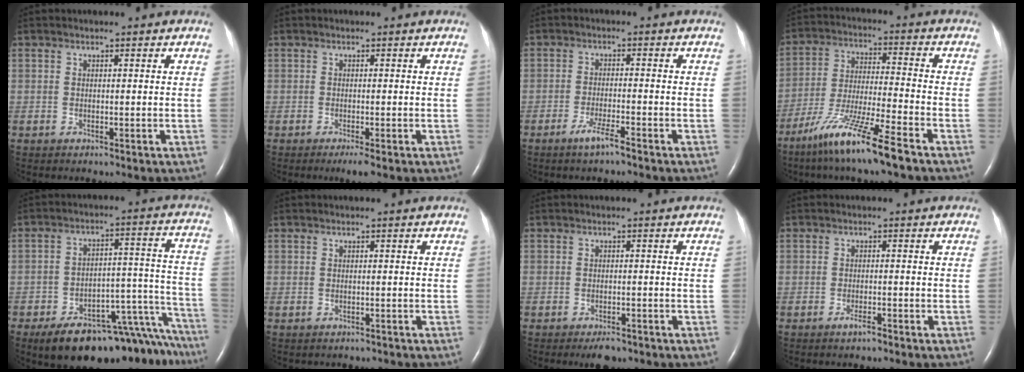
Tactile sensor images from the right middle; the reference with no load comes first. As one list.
[{"total": 1.8, "force": [-1.1, 0.0, 1.4], "torque": [-0.025, -0.007, -0.018]}, {"total": 3.6, "force": [-2.6, -0.3, 2.5], "torque": [-0.056, -0.007, -0.051]}, {"total": 12.4, "force": [-8.5, -0.5, 9.0], "torque": [-0.183, -0.038, -0.159]}, {"total": 22.0, "force": [-18.5, 6.2, 10.2], "torque": [-0.046, 0.048, -0.247]}, {"total": 1.6, "force": [-1.3, 0.8, 0.2], "torque": [-0.010, -0.001, -0.016]}, {"total": 2.7, "force": [-2.0, 1.0, 1.4], "torque": [-0.023, -0.002, -0.025]}, {"total": 1.4, "force": [-1.1, 0.1, 0.9], "torque": [-0.021, -0.001, -0.019]}]